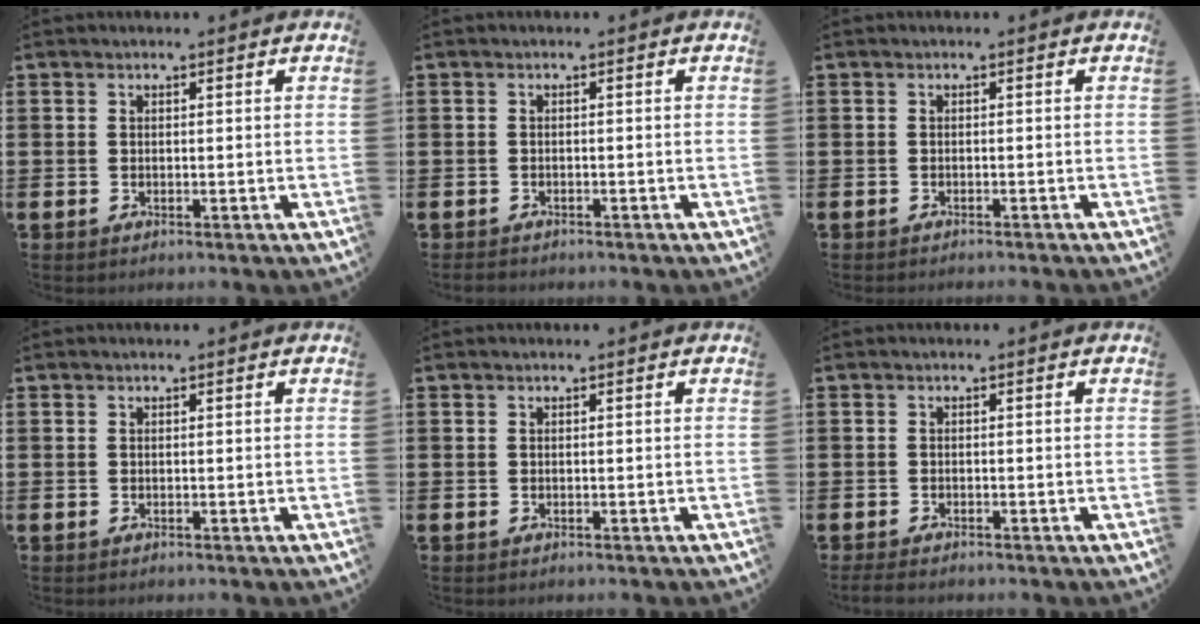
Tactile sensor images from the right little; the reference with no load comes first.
{"total": 0.7, "force": [-0.6, 0.2, 0.2], "torque": [-0.005, 0.000, -0.014]}
{"total": 0.5, "force": [-0.5, -0.1, 0.0], "torque": [0.001, -0.001, -0.011]}
{"total": 0.0}
{"total": 0.0}
{"total": 1.0, "force": [-0.8, 0.2, 0.5], "torque": [-0.011, 0.001, -0.018]}